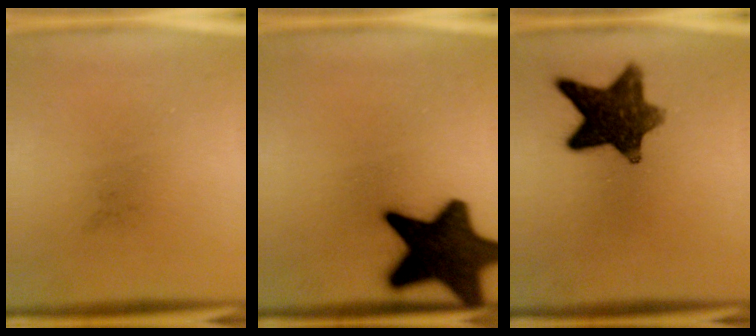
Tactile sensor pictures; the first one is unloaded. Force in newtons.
{"total": 17.8}
{"total": 11.3}